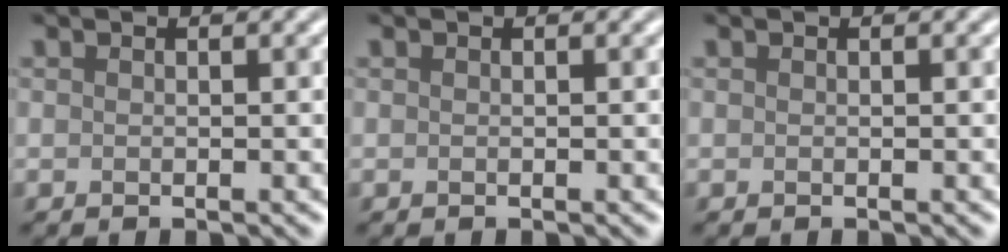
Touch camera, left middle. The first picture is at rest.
{"total": 0.0}
{"total": 0.0}